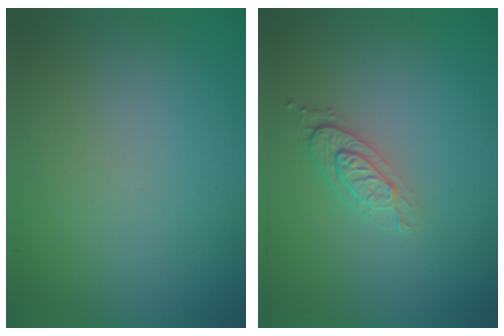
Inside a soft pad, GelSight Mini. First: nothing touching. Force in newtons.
{"total": 2.1, "press": 1.9, "slide": 0.8}